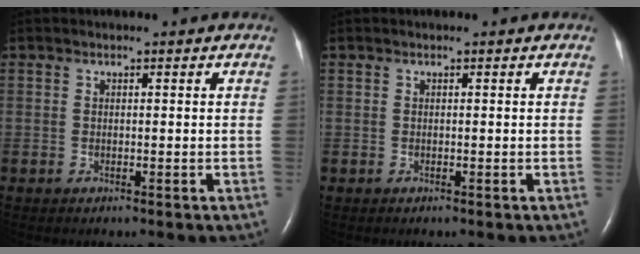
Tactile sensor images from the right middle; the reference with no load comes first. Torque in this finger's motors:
{"motor_torque": [-0.01, -0.19, 0.08, 0.00]}